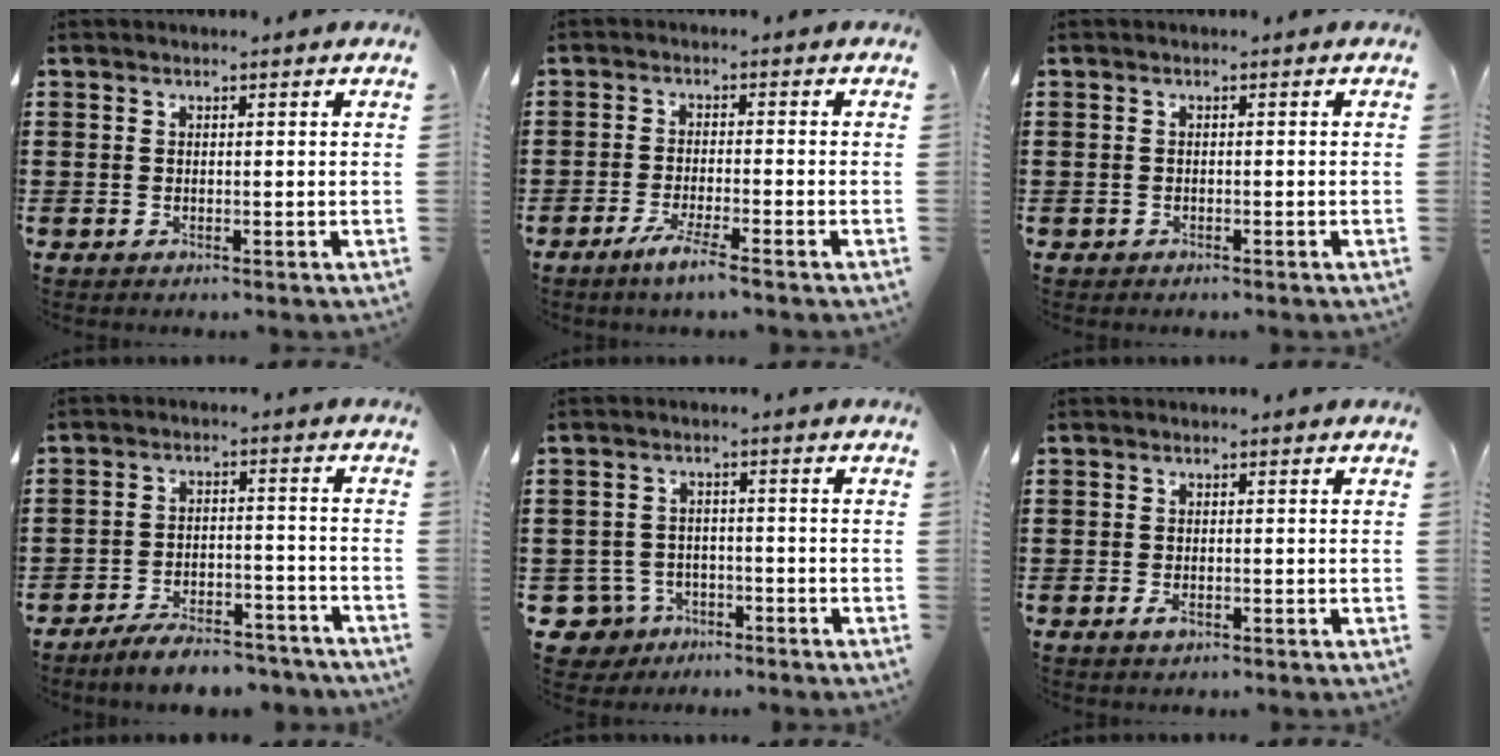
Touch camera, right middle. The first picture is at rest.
{"total": 3.7, "force": [-2.6, -0.2, 2.6], "torque": [-0.048, -0.006, -0.047]}
{"total": 0.5, "force": [-0.5, 0.2, 0.0], "torque": [-0.001, 0.002, -0.011]}
{"total": 6.5, "force": [-6.1, 0.9, 2.0], "torque": [-0.034, 0.008, -0.116]}
{"total": 4.1, "force": [-3.0, 2.6, 1.1], "torque": [-0.062, -0.005, -0.071]}
{"total": 1.4, "force": [-0.7, 0.6, 1.0], "torque": [-0.028, -0.004, -0.015]}